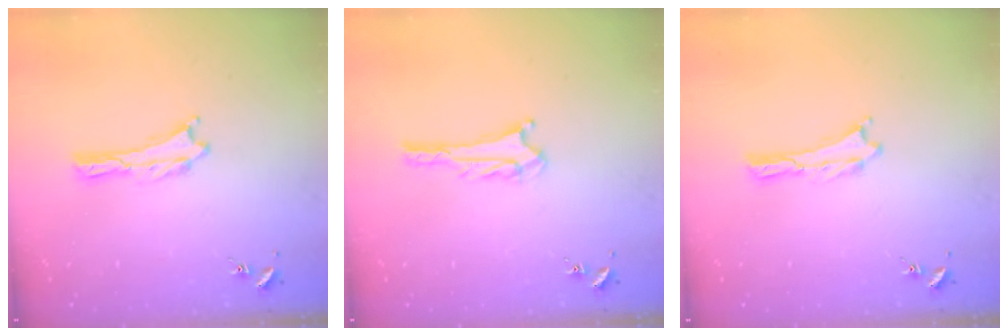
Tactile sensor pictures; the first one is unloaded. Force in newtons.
{"total": 2.8, "press": 2.8, "slide": 0.2}
{"total": 0.0}